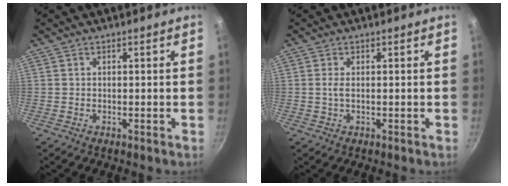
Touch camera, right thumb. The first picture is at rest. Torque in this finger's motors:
{"motor_torque": [-0.51, 0.05, 0.05, 0.52, -0.05]}